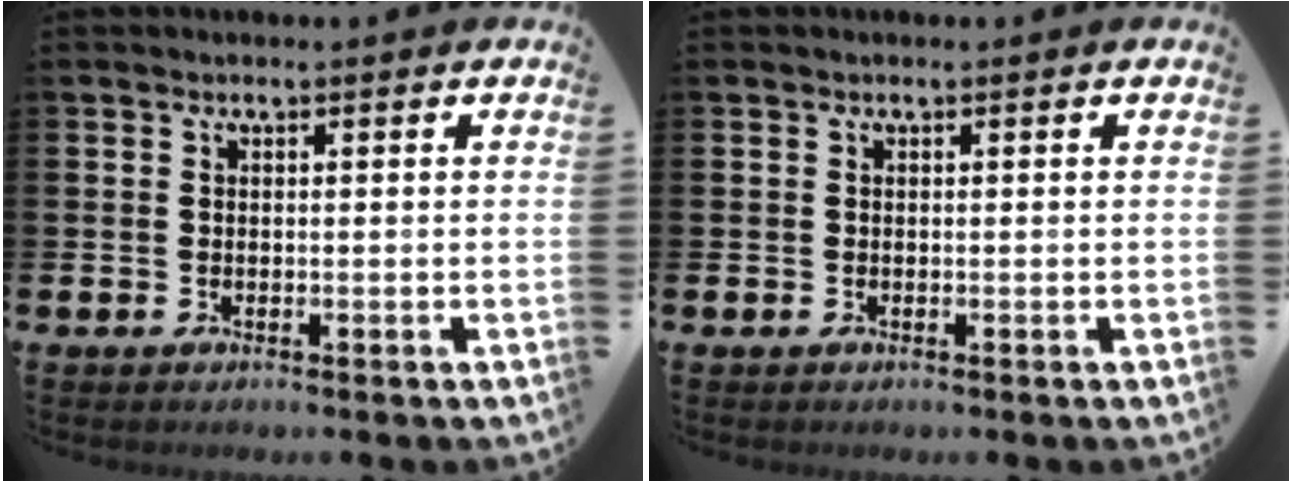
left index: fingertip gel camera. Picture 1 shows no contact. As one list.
[{"total": 0.0}]